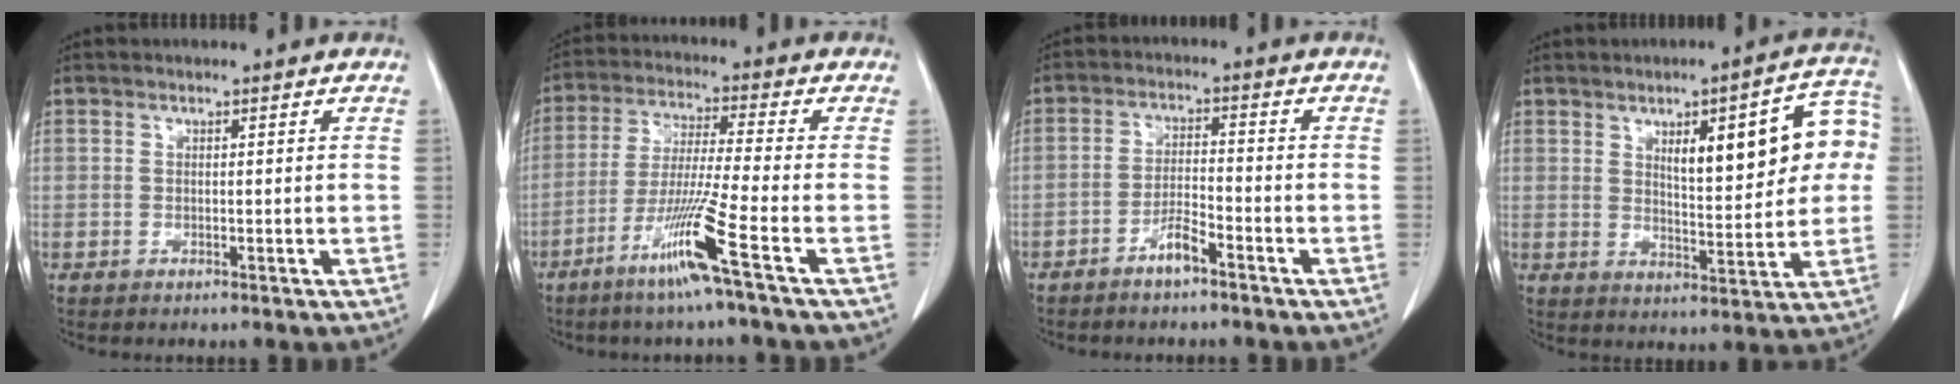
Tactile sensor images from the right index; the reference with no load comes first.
{"total": 10.1, "force": [-5.3, -2.0, 8.4], "torque": [-0.159, -0.028, -0.109]}
{"total": 3.9, "force": [-2.9, 0.5, 2.7], "torque": [-0.054, 0.004, -0.053]}
{"total": 13.8, "force": [3.3, 3.6, 13.0], "torque": [-0.168, 0.029, 0.048]}